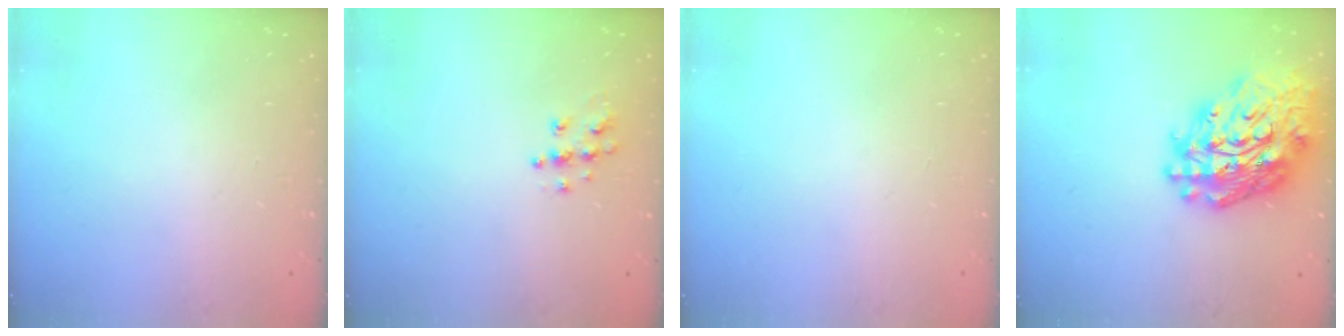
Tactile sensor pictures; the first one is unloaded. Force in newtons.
{"total": 7.4, "press": 7.4, "slide": 0.2}
{"total": 0.0}
{"total": 24.3, "press": 24.2, "slide": 2.6}